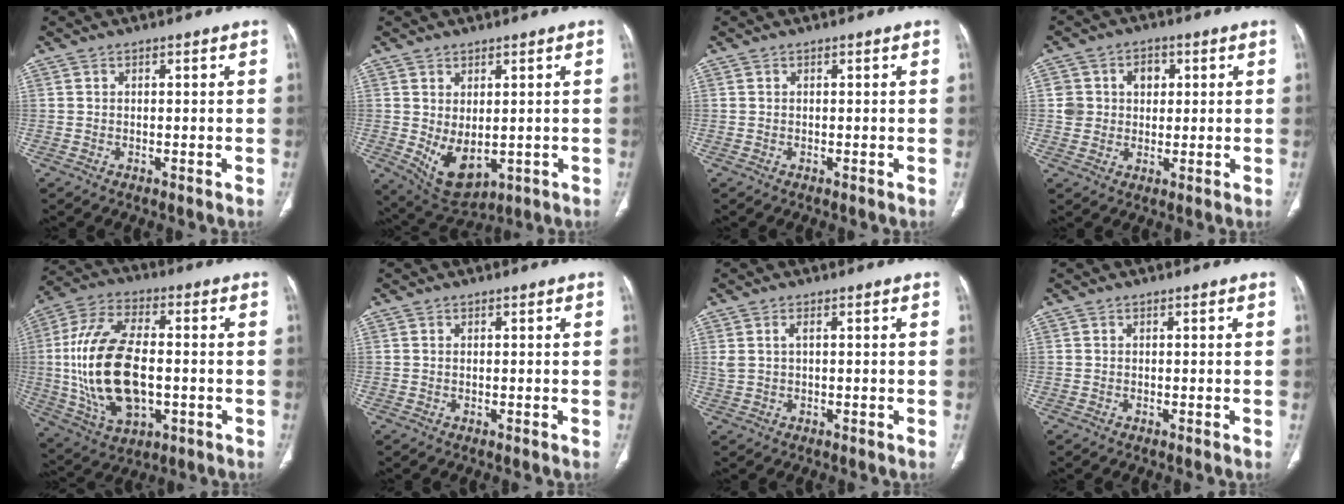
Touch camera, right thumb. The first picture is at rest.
{"total": 8.1, "force": [-0.6, 4.5, 6.7], "torque": [-0.104, -0.011, 0.017]}
{"total": 0.0}
{"total": 6.7, "force": [1.6, 5.8, 3.0], "torque": [-0.011, -0.001, 0.028]}
{"total": 20.7, "force": [-1.2, 11.1, 17.4], "torque": [-0.351, 0.009, -0.011]}
{"total": 0.0}
{"total": 2.2, "force": [0.7, 0.9, 1.9], "torque": [-0.052, 0.010, 0.021]}
{"total": 0.0}